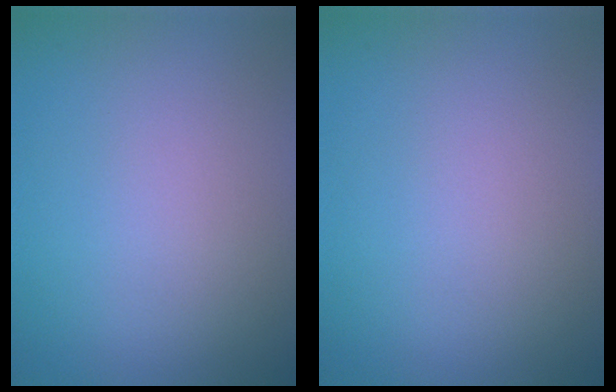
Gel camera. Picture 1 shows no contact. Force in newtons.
{"total": 0.0}